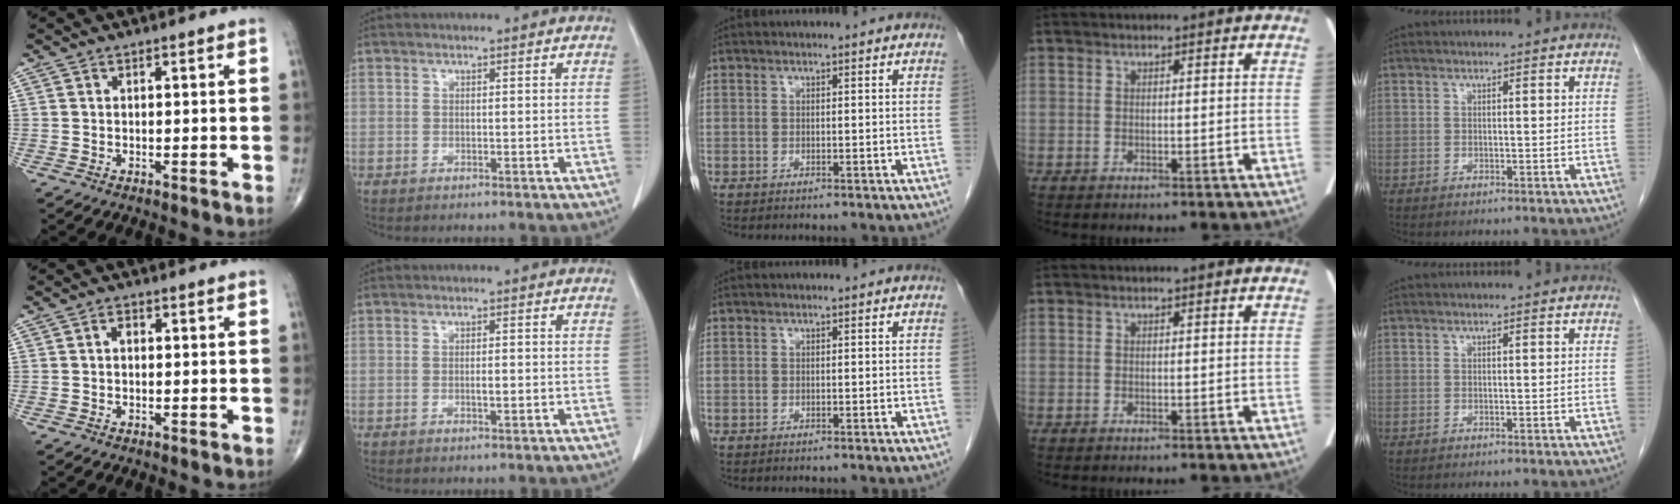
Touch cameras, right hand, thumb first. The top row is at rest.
{"thumb": {"total": 1.5, "force": [0.0, 1.0, 1.0], "torque": [-0.008, 0.007, -0.004]}, "index": {"total": 1.4, "force": [-0.3, 0.3, 1.3], "torque": [-0.024, -0.001, -0.004]}}